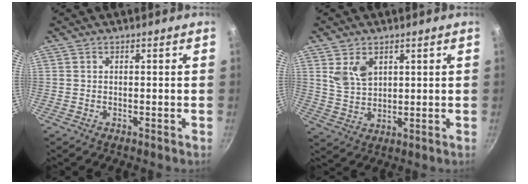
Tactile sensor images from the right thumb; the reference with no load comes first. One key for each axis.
{"total": 6.2, "fx": 2.6, "fy": 4.1, "fz": 3.9, "tx": -0.058, "ty": -0.018, "tz": 0.058}